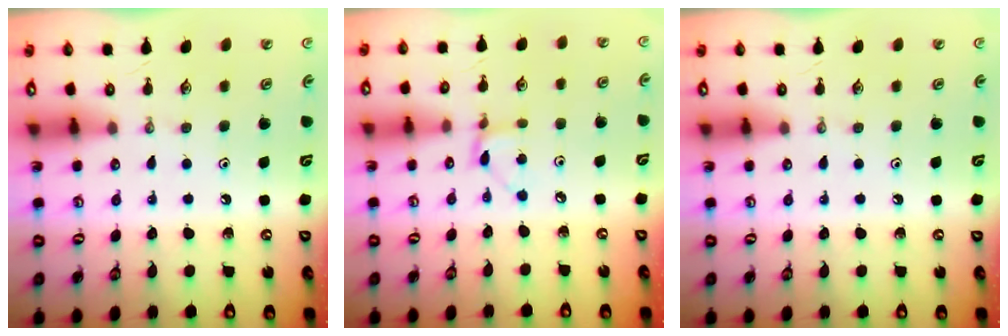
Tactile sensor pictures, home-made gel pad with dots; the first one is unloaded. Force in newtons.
{"total": 3.7, "press": 3.7, "slide": 0.1}
{"total": 0.0}